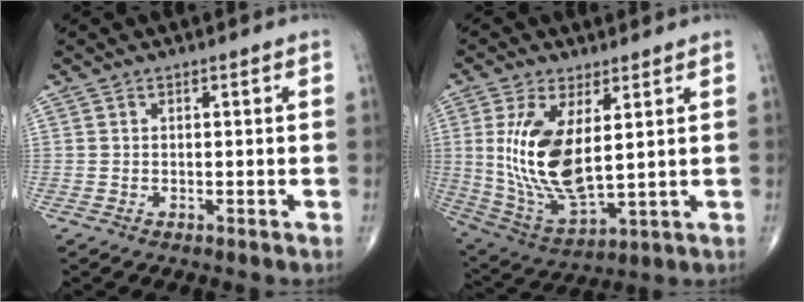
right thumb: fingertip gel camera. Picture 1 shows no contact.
{"total": 15.2, "force": [2.8, 6.6, 13.4], "torque": [-0.271, -0.024, 0.073]}